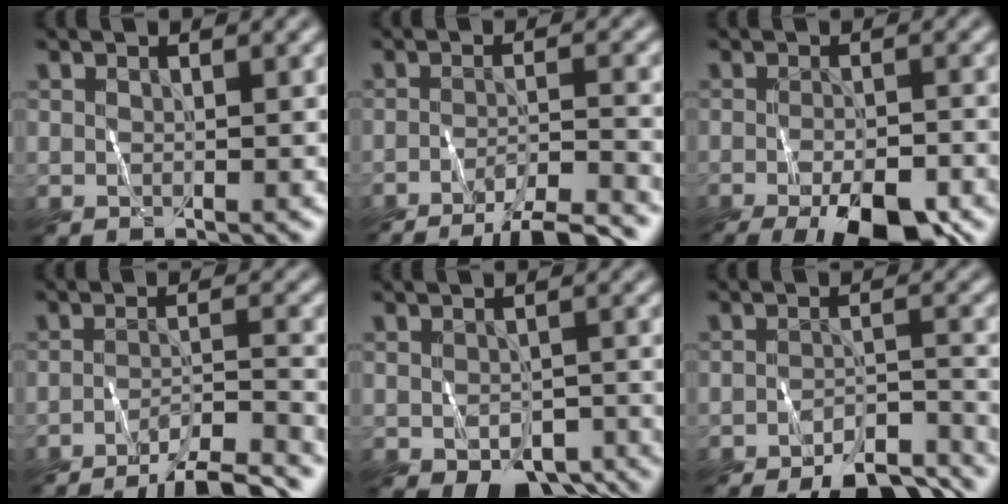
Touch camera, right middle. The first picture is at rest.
{"total": 8.1, "force": [-7.3, 1.1, 3.4], "torque": [-0.047, -0.001, -0.101]}
{"total": 8.9, "force": [-5.8, 2.8, 6.1], "torque": [-0.099, -0.018, -0.085]}
{"total": 9.0, "force": [-8.2, 1.3, 3.5], "torque": [-0.046, 0.000, -0.113]}
{"total": 4.3, "force": [-2.5, 2.3, 2.6], "torque": [-0.035, -0.011, -0.030]}
{"total": 7.4, "force": [-6.6, 1.7, 2.9], "torque": [-0.045, -0.007, -0.089]}